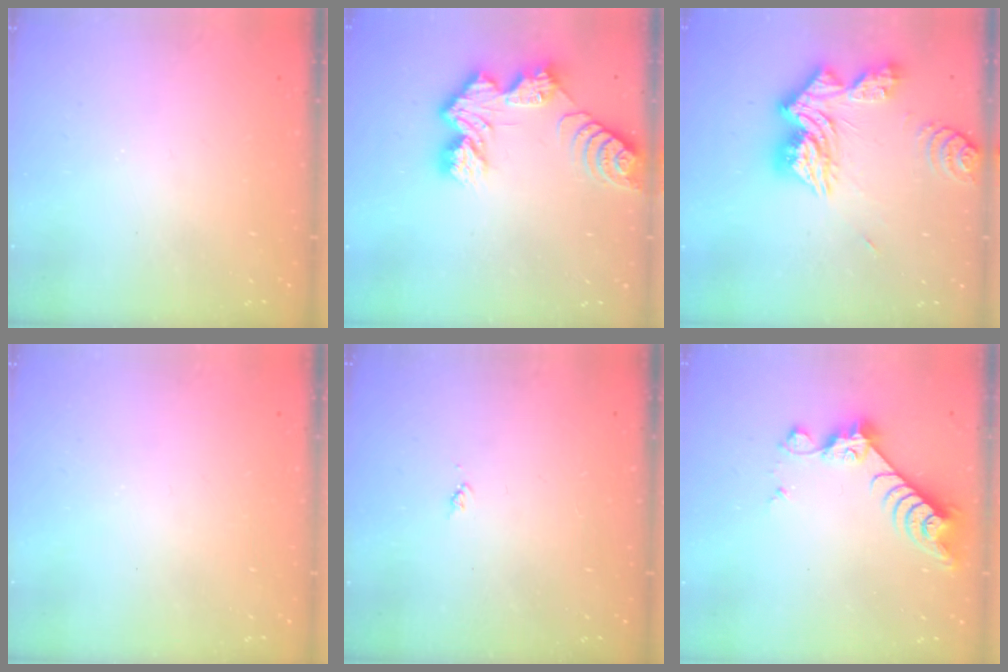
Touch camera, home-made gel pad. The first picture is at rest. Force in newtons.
{"total": 11.5, "press": 11.5, "slide": 0.8}
{"total": 18.5, "press": 18.4, "slide": 1.6}
{"total": 0.0}
{"total": 3.4, "press": 3.4, "slide": 0.5}
{"total": 8.1, "press": 8.1, "slide": 0.7}